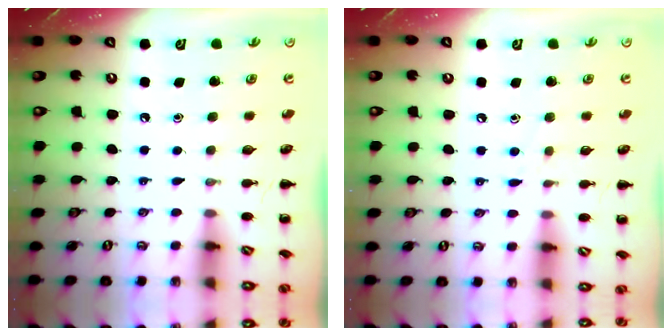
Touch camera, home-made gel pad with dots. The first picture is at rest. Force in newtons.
{"total": 5.0, "press": 4.7, "slide": 1.9}